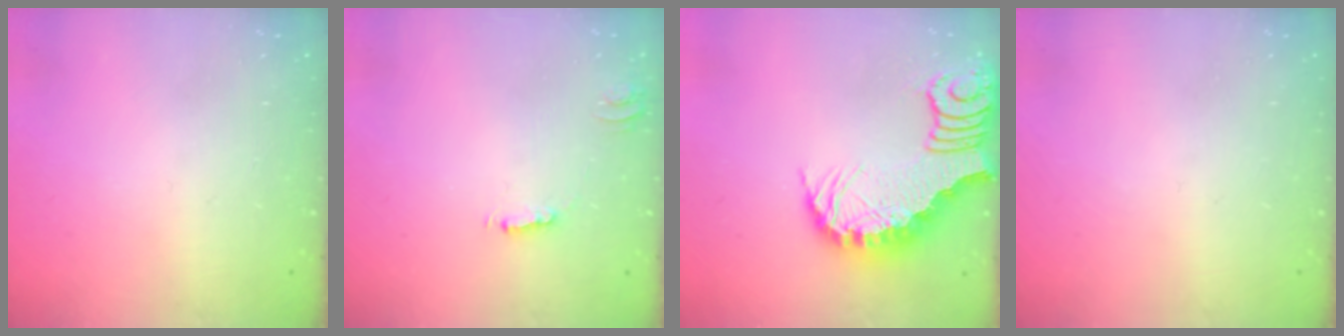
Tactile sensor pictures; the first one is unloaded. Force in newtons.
{"total": 2.3, "press": 2.3, "slide": 0.2}
{"total": 3.8, "press": 3.7, "slide": 0.7}
{"total": 0.0}